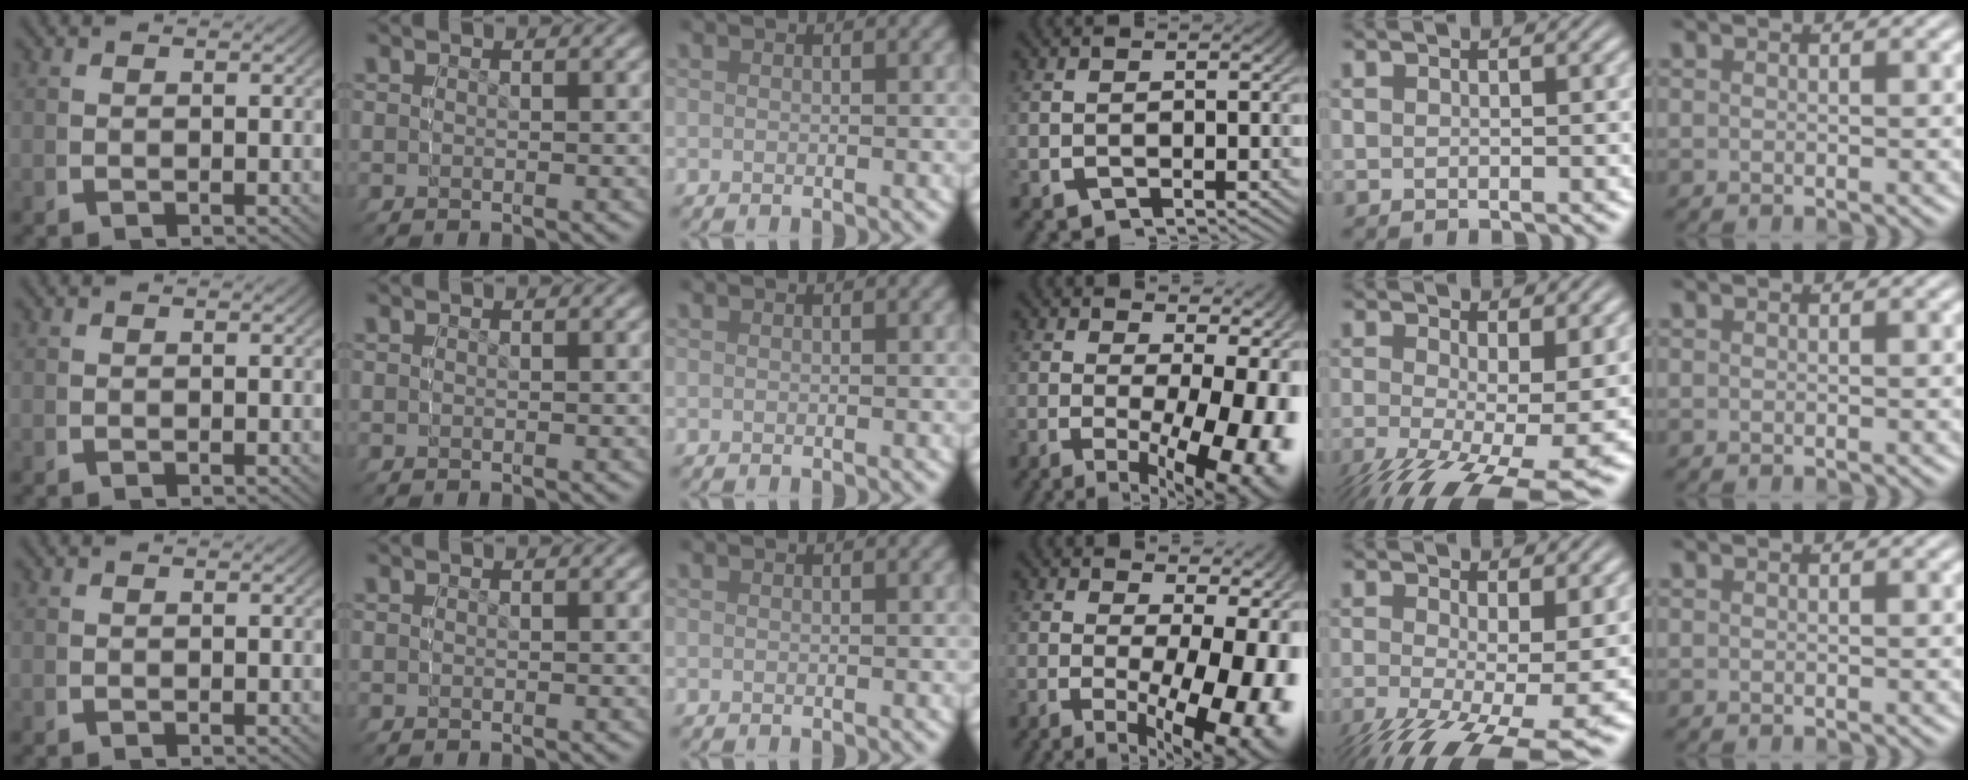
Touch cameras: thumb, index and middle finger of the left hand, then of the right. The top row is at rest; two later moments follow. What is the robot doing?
{"motion": "lift_and_place", "object": "toy banana"}